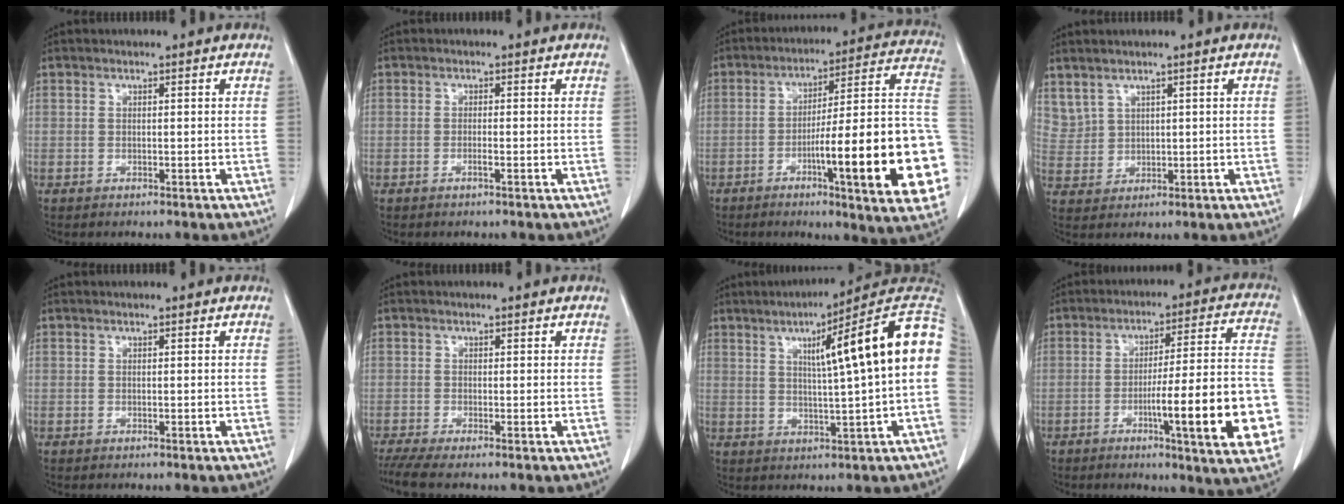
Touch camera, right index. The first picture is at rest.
{"total": 1.1, "force": [-0.5, 0.0, 1.0], "torque": [-0.021, 0.000, -0.010]}
{"total": 24.4, "force": [-6.4, 1.4, 23.5], "torque": [-0.225, 0.007, -0.090]}
{"total": 4.4, "force": [3.1, 2.9, 1.2], "torque": [-0.034, 0.009, 0.081]}
{"total": 0.0}
{"total": 3.4, "force": [-2.5, 0.2, 2.4], "torque": [-0.050, -0.007, -0.050]}
{"total": 16.0, "force": [3.4, -0.1, 15.6], "torque": [-0.207, 0.031, 0.038]}
{"total": 19.4, "force": [-5.9, 1.1, 18.4], "torque": [-0.193, 0.009, -0.076]}